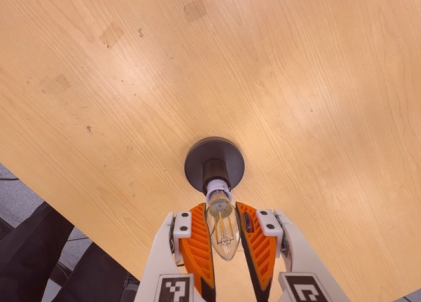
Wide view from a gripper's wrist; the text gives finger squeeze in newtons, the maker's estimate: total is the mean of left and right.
{"total": 15.5, "left": 16.5, "right": 14.6}